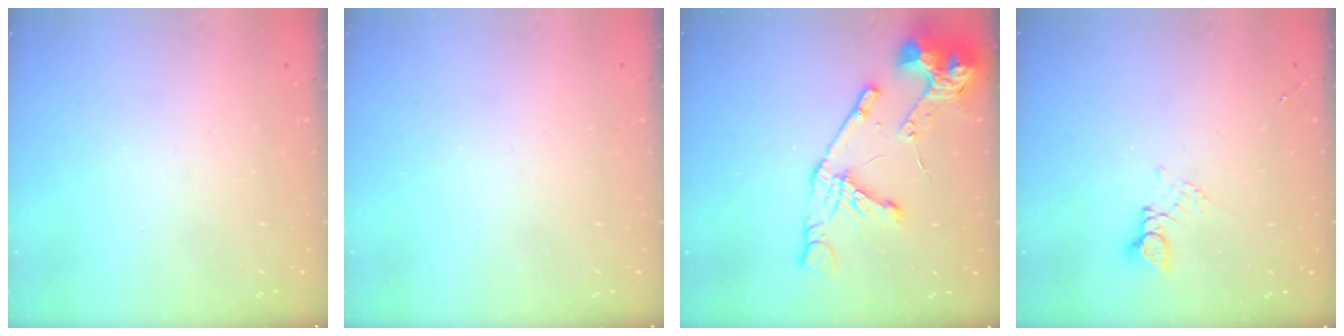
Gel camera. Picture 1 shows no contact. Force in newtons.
{"total": 0.0}
{"total": 16.2, "press": 16.1, "slide": 1.7}
{"total": 3.2, "press": 3.2, "slide": 0.4}